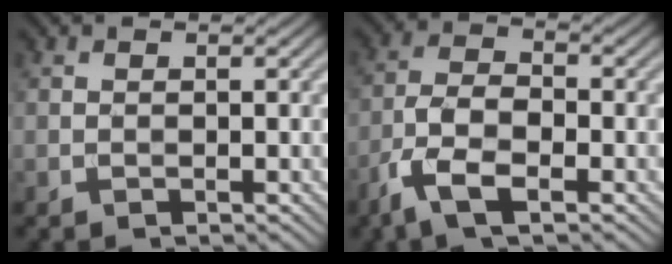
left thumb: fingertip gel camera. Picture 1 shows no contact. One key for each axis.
{"total": 7.1, "fx": -4.0, "fy": 2.7, "fz": 5.2, "tx": -0.114, "ty": -0.001, "tz": -0.089}